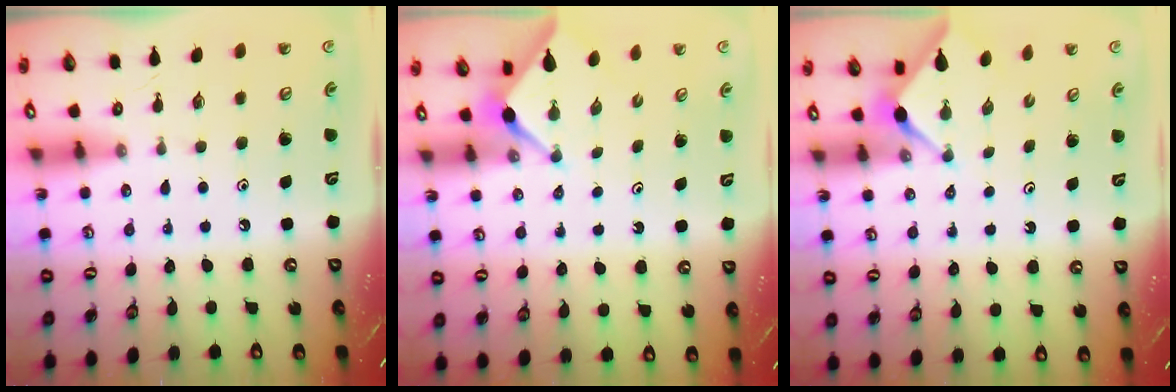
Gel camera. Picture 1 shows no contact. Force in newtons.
{"total": 3.2, "press": 3.2, "slide": 0.2}
{"total": 3.0, "press": 2.9, "slide": 0.4}